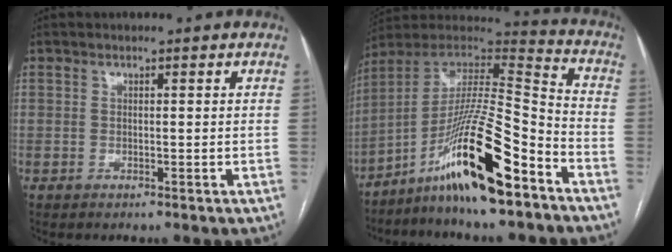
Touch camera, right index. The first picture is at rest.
{"total": 18.9, "force": [-11.1, 1.5, 15.3], "torque": [-0.294, -0.007, -0.197]}